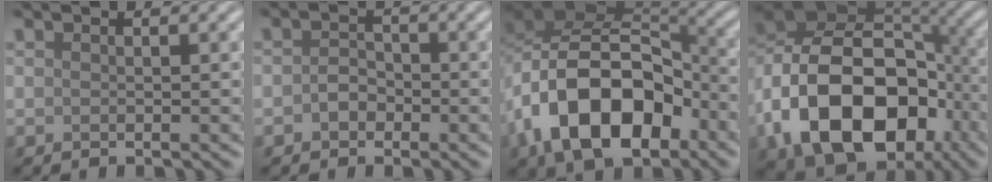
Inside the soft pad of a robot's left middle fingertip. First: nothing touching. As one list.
[{"total": 1.7, "force": [-0.6, 1.4, 0.9], "torque": [-0.015, 0.002, -0.016]}, {"total": 13.6, "force": [-5.0, 8.5, 9.3], "torque": [-0.162, 0.002, -0.097]}, {"total": 16.8, "force": [-5.5, 11.5, 11.0], "torque": [-0.198, -0.009, -0.099]}]